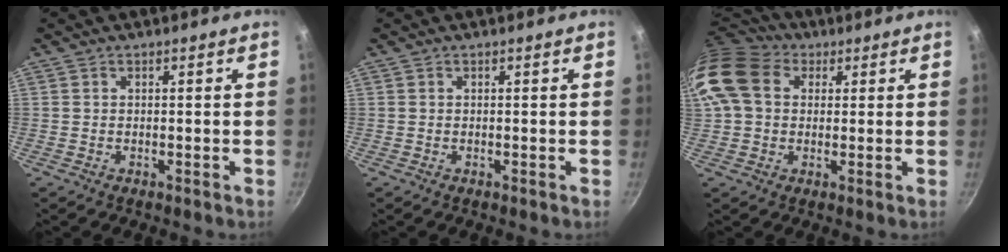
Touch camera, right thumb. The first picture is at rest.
{"total": 0.0}
{"total": 14.4, "force": [3.5, 11.1, 8.5], "torque": [-0.166, 0.025, 0.051]}